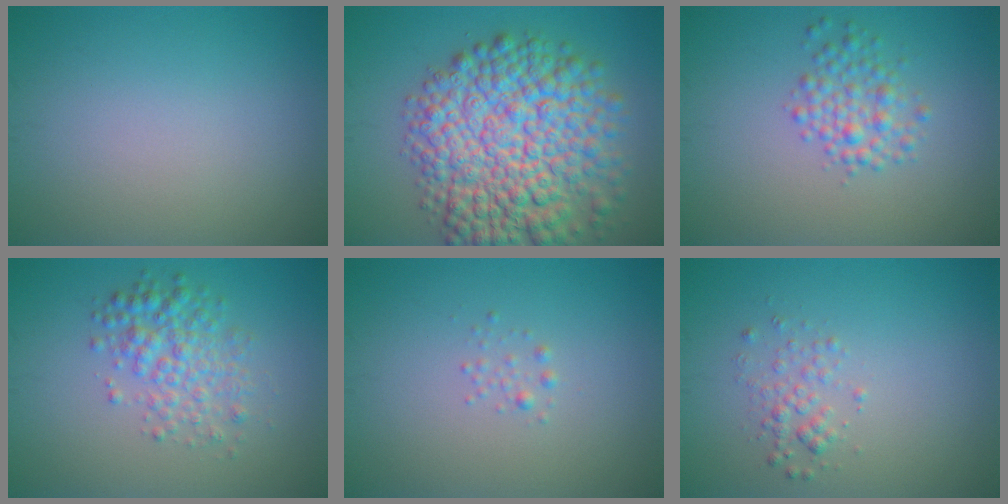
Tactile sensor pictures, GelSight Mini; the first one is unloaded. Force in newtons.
{"total": 12.4, "press": 12.4, "slide": 0.3}
{"total": 2.7, "press": 2.7, "slide": 0.1}
{"total": 3.7, "press": 3.7, "slide": 0.0}
{"total": 0.7, "press": 0.7, "slide": 0.0}
{"total": 1.5, "press": 1.5, "slide": 0.1}